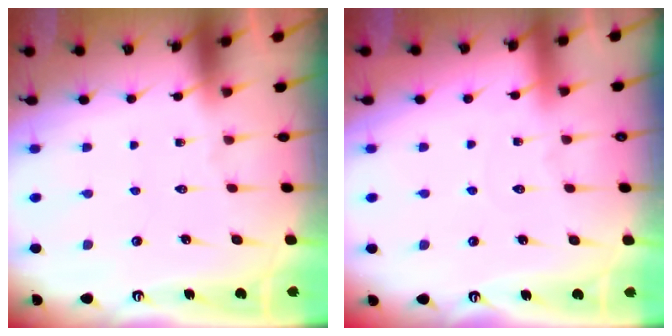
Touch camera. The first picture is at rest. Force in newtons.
{"total": 2.7, "press": 2.7, "slide": 0.3}